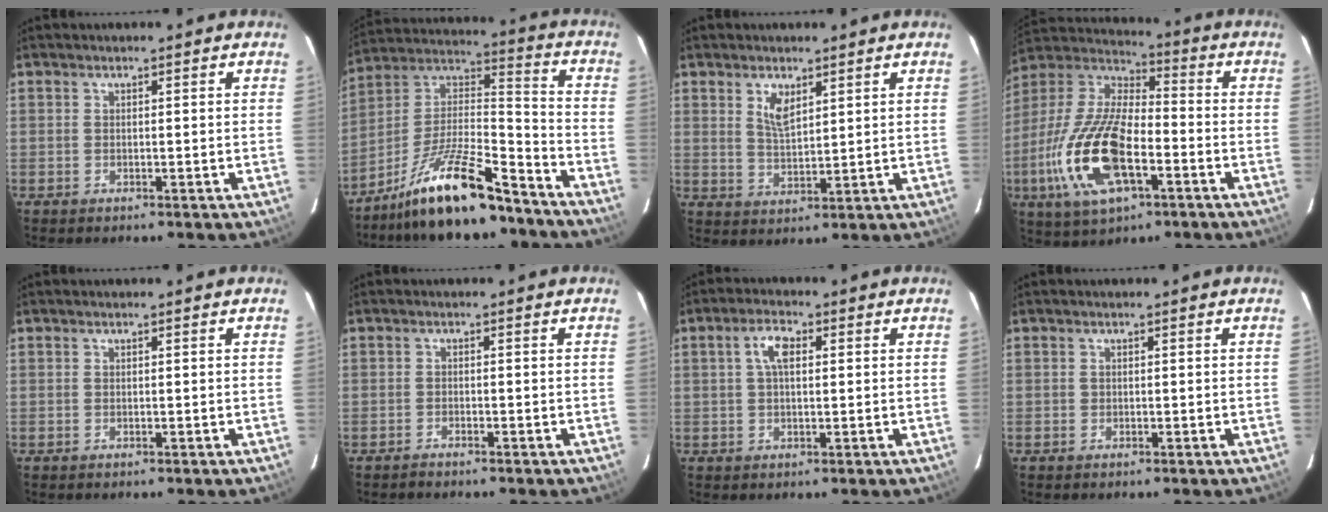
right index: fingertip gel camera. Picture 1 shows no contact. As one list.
[{"total": 18.3, "force": [-13.2, 4.7, 11.7], "torque": [-0.227, 0.009, -0.233]}, {"total": 4.1, "force": [2.4, 1.5, 2.9], "torque": [-0.053, -0.003, 0.047]}, {"total": 20.6, "force": [-6.8, 8.9, 17.3], "torque": [-0.373, -0.019, -0.130]}, {"total": 0.0}, {"total": 1.1, "force": [-1.0, 0.0, 0.2], "torque": [-0.014, -0.001, -0.020]}, {"total": 3.6, "force": [0.9, 1.4, 3.2], "torque": [-0.063, 0.011, 0.016]}, {"total": 0.0}]